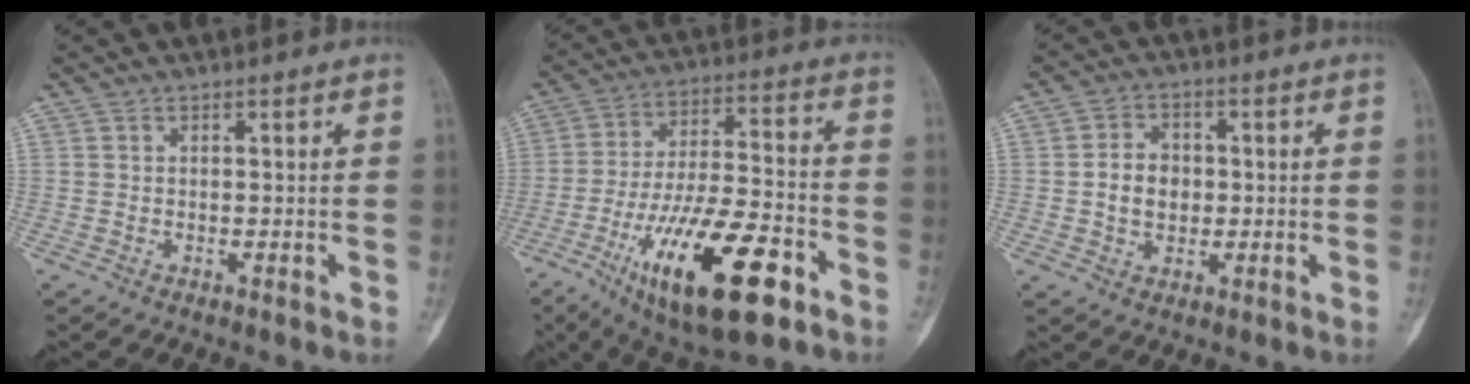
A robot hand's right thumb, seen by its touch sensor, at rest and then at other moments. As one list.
[{"total": 22.3, "force": [-10.2, 7.6, 18.3], "torque": [-0.338, 0.040, -0.165]}, {"total": 6.4, "force": [-0.1, 5.0, 4.0], "torque": [-0.049, 0.009, -0.005]}]